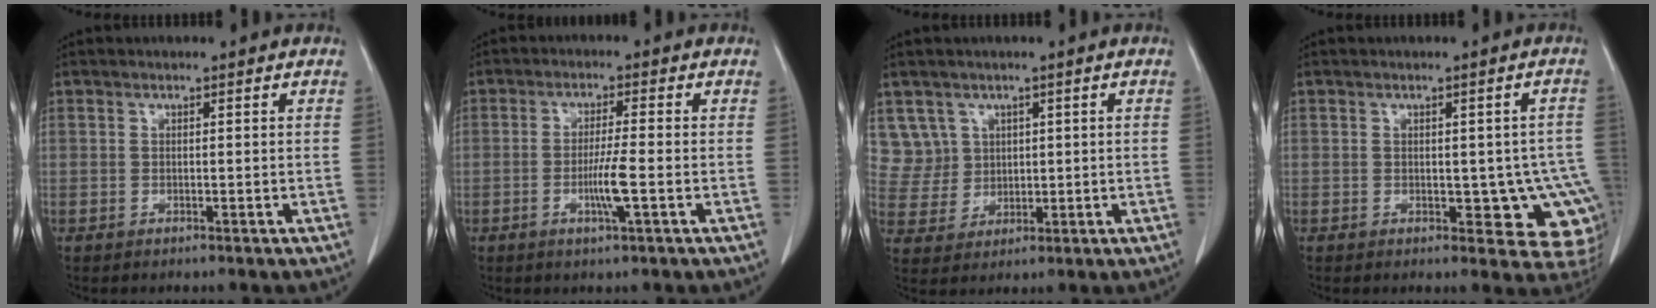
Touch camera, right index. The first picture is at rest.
{"total": 4.7, "force": [-1.4, -0.3, 4.5], "torque": [-0.085, -0.008, -0.027]}
{"total": 6.0, "force": [2.9, 5.3, -0.4], "torque": [0.010, 0.015, 0.068]}
{"total": 8.3, "force": [-1.8, 4.4, 6.8], "torque": [-0.059, 0.010, -0.014]}